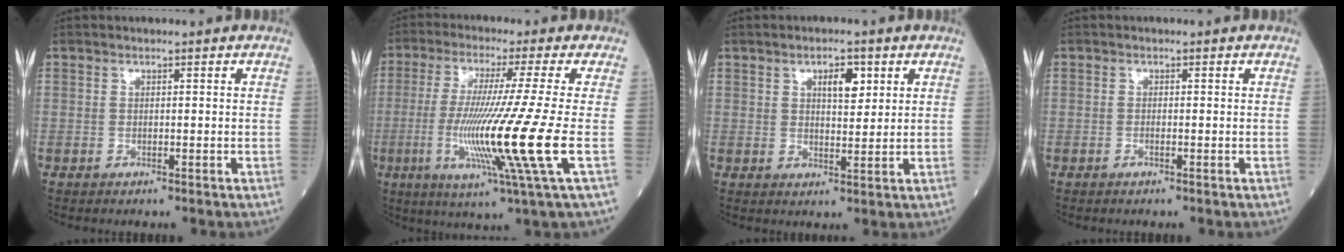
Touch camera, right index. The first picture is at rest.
{"total": 15.1, "force": [-3.1, -2.6, 14.5], "torque": [-0.282, -0.045, -0.058]}
{"total": 4.2, "force": [1.9, 1.6, 3.4], "torque": [-0.053, 0.002, 0.030]}
{"total": 0.5, "force": [-0.3, 0.0, 0.4], "torque": [-0.007, 0.000, -0.007]}